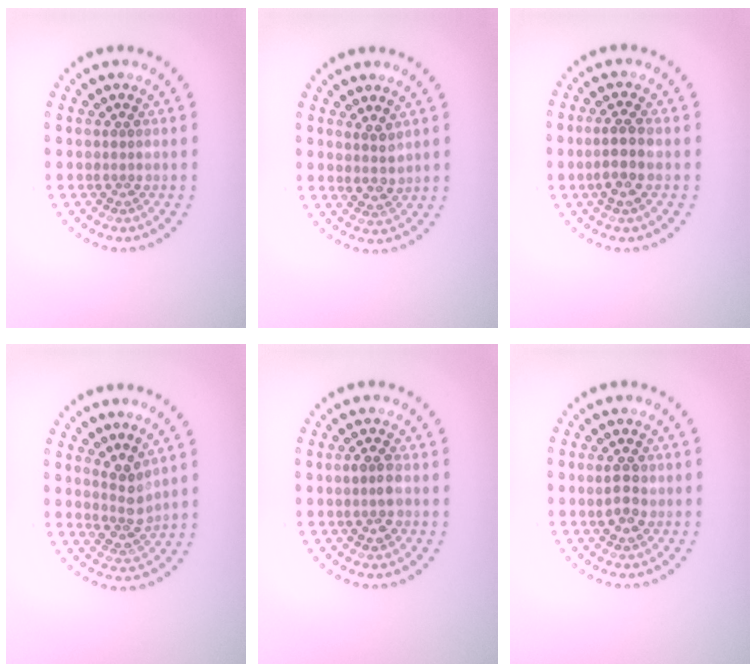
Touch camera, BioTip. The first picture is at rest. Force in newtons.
{"total": 2.0, "press": 1.8, "slide": 1.0}
{"total": 2.4, "press": 2.2, "slide": 0.9}
{"total": 2.7, "press": 1.9, "slide": 1.8}
{"total": 2.1, "press": 2.1, "slide": 0.2}
{"total": 2.4, "press": 2.4, "slide": 0.2}